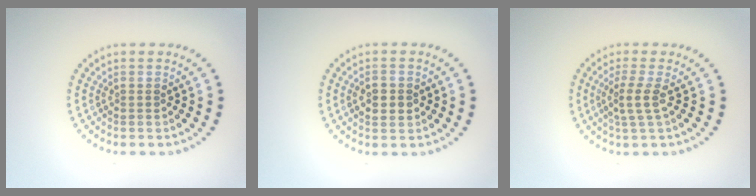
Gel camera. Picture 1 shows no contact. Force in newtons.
{"total": 2.0, "press": 2.0, "slide": 0.1}
{"total": 2.2, "press": 1.7, "slide": 1.4}